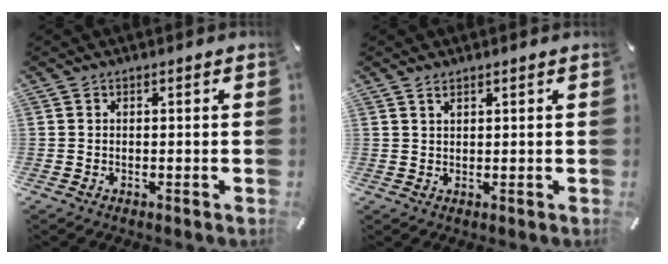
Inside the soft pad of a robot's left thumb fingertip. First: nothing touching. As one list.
[{"total": 1.2, "force": [0.9, 0.3, 0.7], "torque": [-0.015, 0.000, 0.017]}]